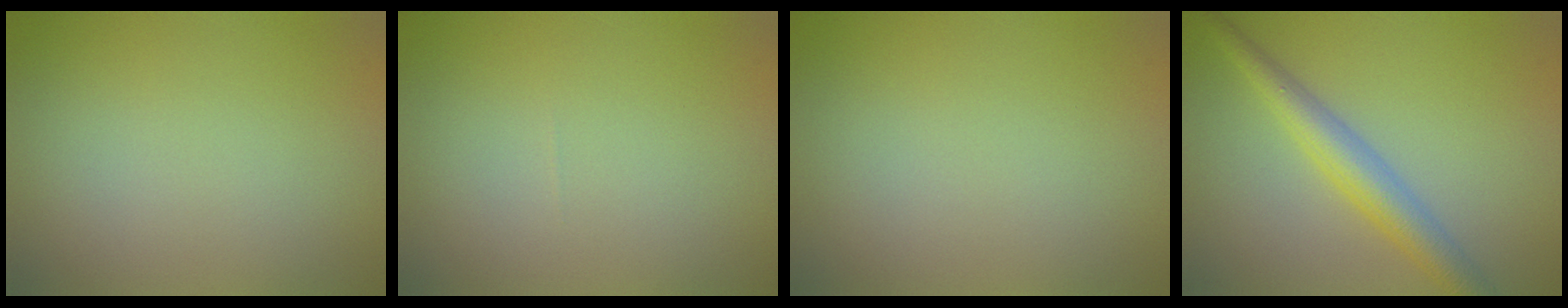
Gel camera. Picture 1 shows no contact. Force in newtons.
{"total": 0.0}
{"total": 0.0}
{"total": 4.0, "press": 4.0, "slide": 0.1}